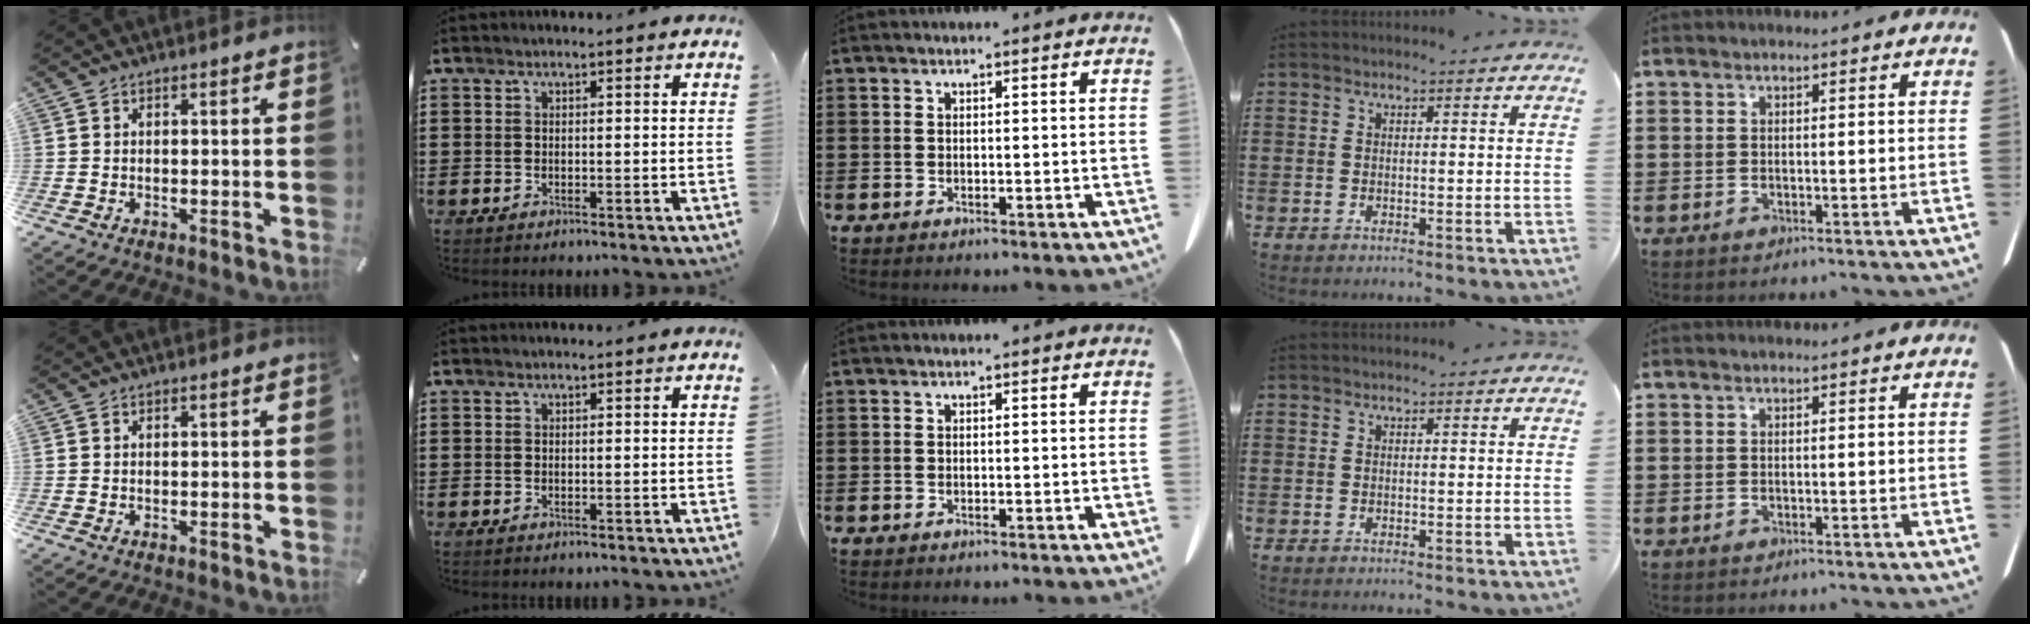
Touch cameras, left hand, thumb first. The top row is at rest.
{}